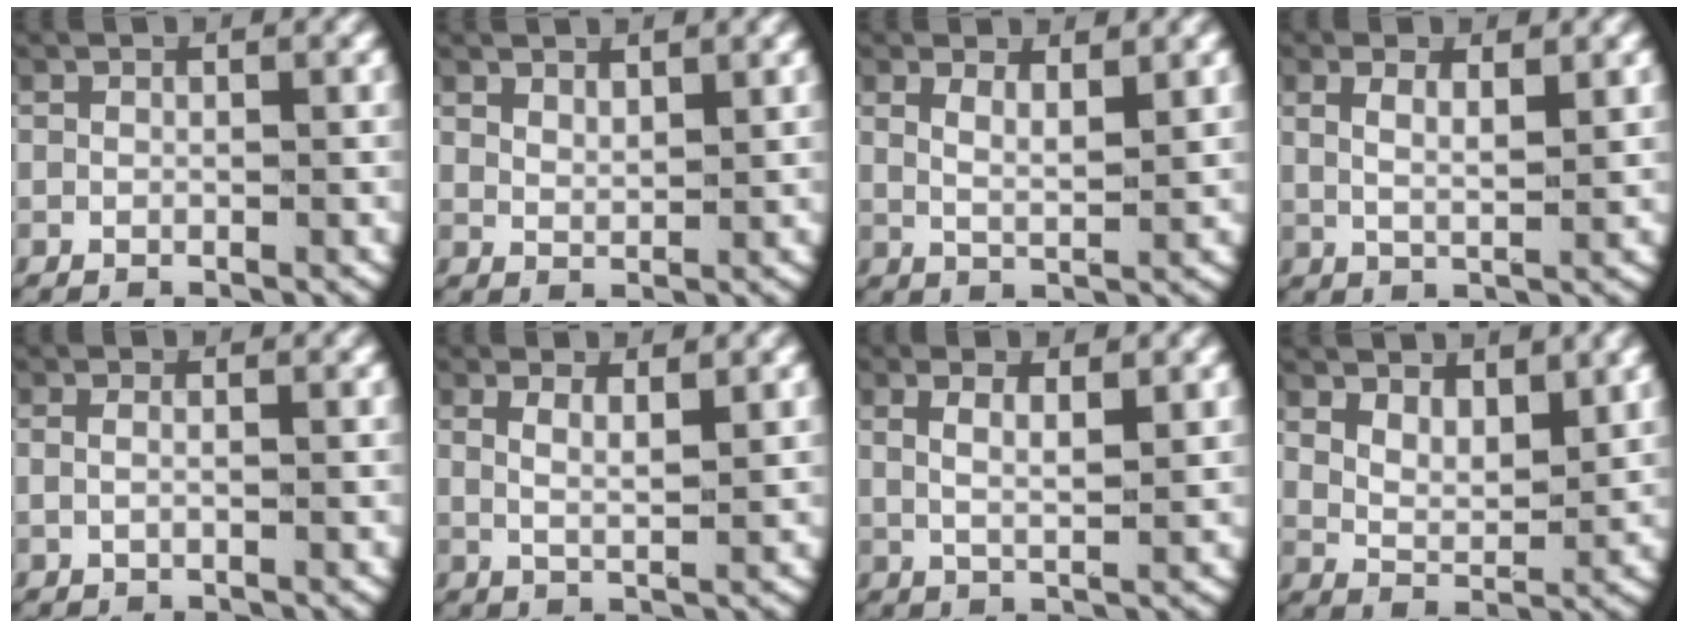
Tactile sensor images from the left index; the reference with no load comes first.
{"total": 1.8, "force": [1.7, 0.1, 0.4], "torque": [-0.014, -0.010, 0.039]}
{"total": 2.4, "force": [1.2, 0.8, 1.9], "torque": [-0.038, -0.011, 0.025]}
{"total": 2.9, "force": [1.1, 1.1, 2.5], "torque": [-0.047, -0.010, 0.025]}
{"total": 0.9, "force": [-0.1, 0.3, 0.9], "torque": [-0.027, -0.007, 0.000]}
{"total": 2.5, "force": [1.0, 0.7, 2.1], "torque": [-0.041, -0.010, 0.023]}
{"total": 3.2, "force": [1.1, 1.2, 2.7], "torque": [-0.053, -0.008, 0.024]}
{"total": 3.5, "force": [2.2, 2.1, 1.8], "torque": [-0.042, -0.016, 0.039]}